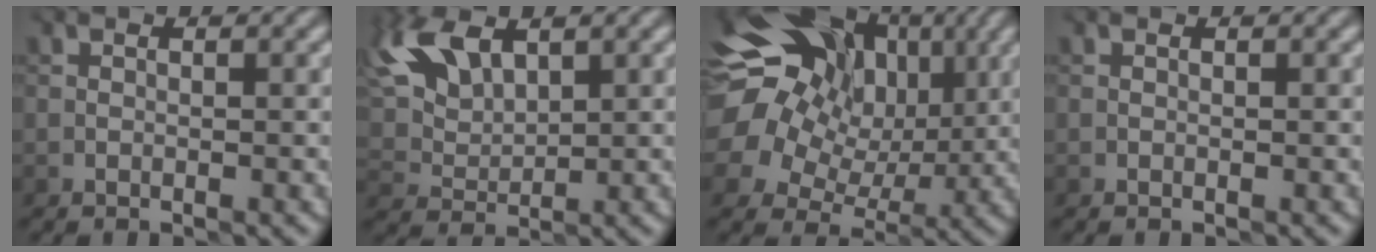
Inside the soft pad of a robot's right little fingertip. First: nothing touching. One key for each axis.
{"total": 7.0, "fx": 4.0, "fy": 3.9, "fz": 4.3, "tx": -0.112, "ty": 0.016, "tz": 0.081}
{"total": 17.7, "fx": 6.1, "fy": 14.3, "fz": 8.3, "tx": -0.174, "ty": 0.046, "tz": 0.076}
{"total": 0.0}